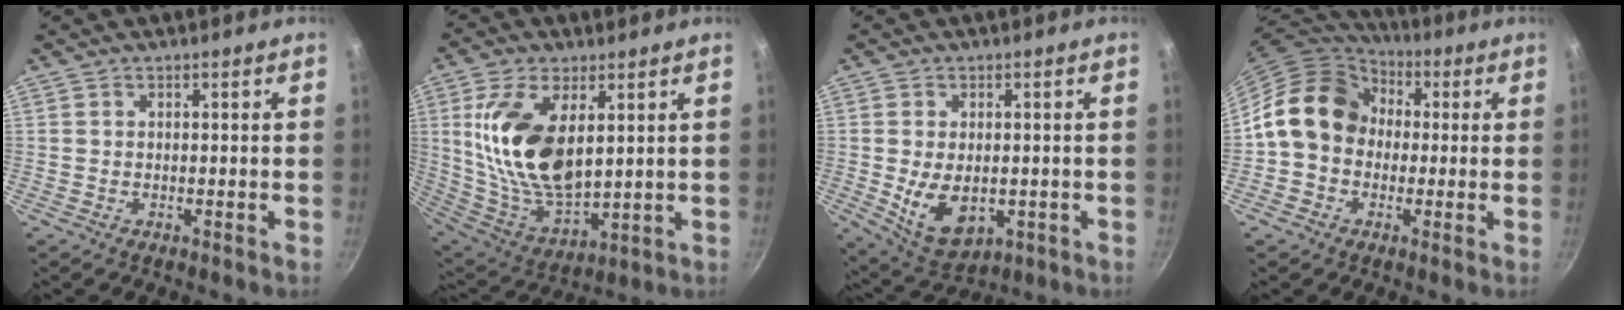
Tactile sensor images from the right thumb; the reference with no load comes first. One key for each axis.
{"total": 18.4, "fx": 4.5, "fy": 9.6, "fz": 15.0, "tx": -0.280, "ty": -0.032, "tz": 0.100}
{"total": 9.8, "fx": -1.2, "fy": 6.2, "fz": 7.5, "tx": -0.114, "ty": -0.014, "tz": 0.000}
{"total": 14.0, "fx": 0.9, "fy": 11.7, "fz": 7.7, "tx": -0.093, "ty": 0.032, "tz": -0.003}